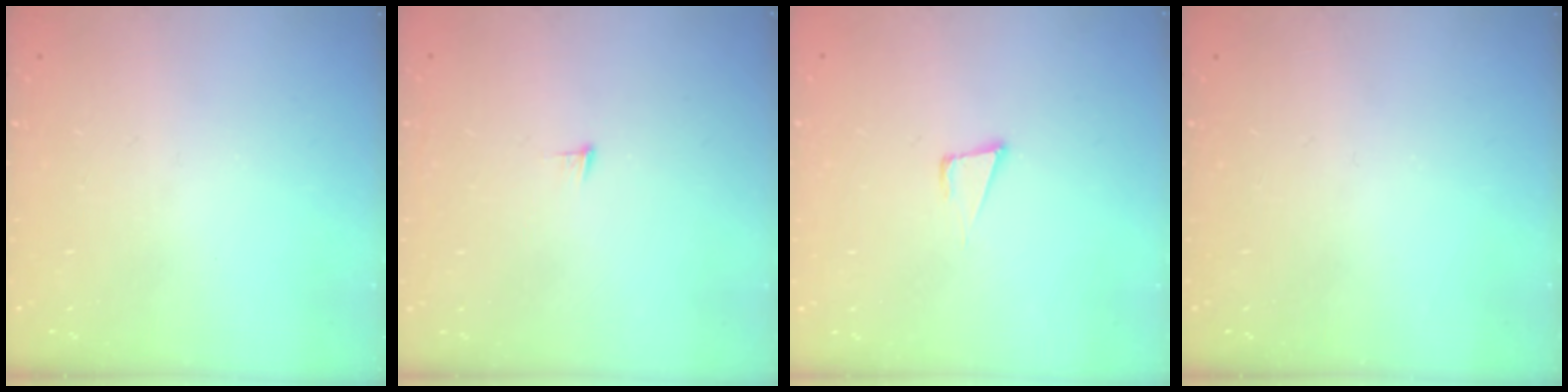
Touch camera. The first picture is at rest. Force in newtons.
{"total": 3.6, "press": 3.6, "slide": 0.3}
{"total": 4.2, "press": 2.8, "slide": 3.1}
{"total": 0.0}